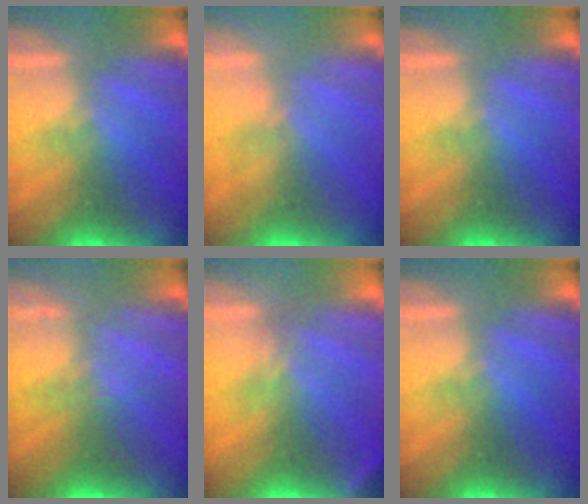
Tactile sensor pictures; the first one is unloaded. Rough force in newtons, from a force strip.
{"total": 5.1}
{"total": 0.0}
{"total": 2.1}
{"total": 2.9}
{"total": 0.0}